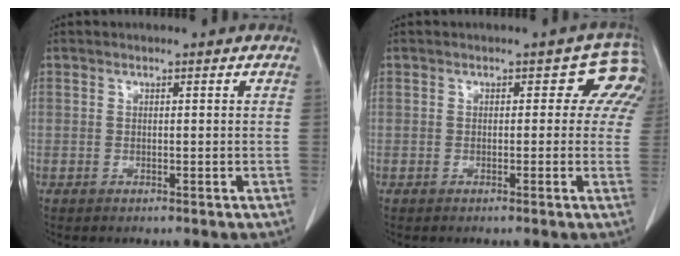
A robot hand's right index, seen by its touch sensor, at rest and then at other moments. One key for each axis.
{"total": 4.1, "fx": 1.7, "fy": 3.2, "fz": 1.9, "tx": 0.004, "ty": 0.005, "tz": -0.007}